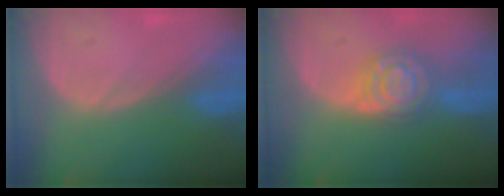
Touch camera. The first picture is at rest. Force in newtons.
{"total": 6.6, "press": 6.6, "slide": 0.4}